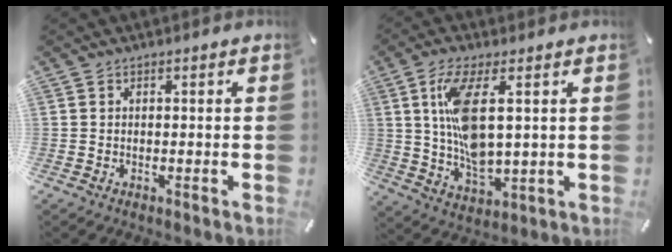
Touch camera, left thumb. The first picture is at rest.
{"total": 12.8, "force": [3.1, 5.5, 11.2], "torque": [-0.220, -0.011, 0.054]}